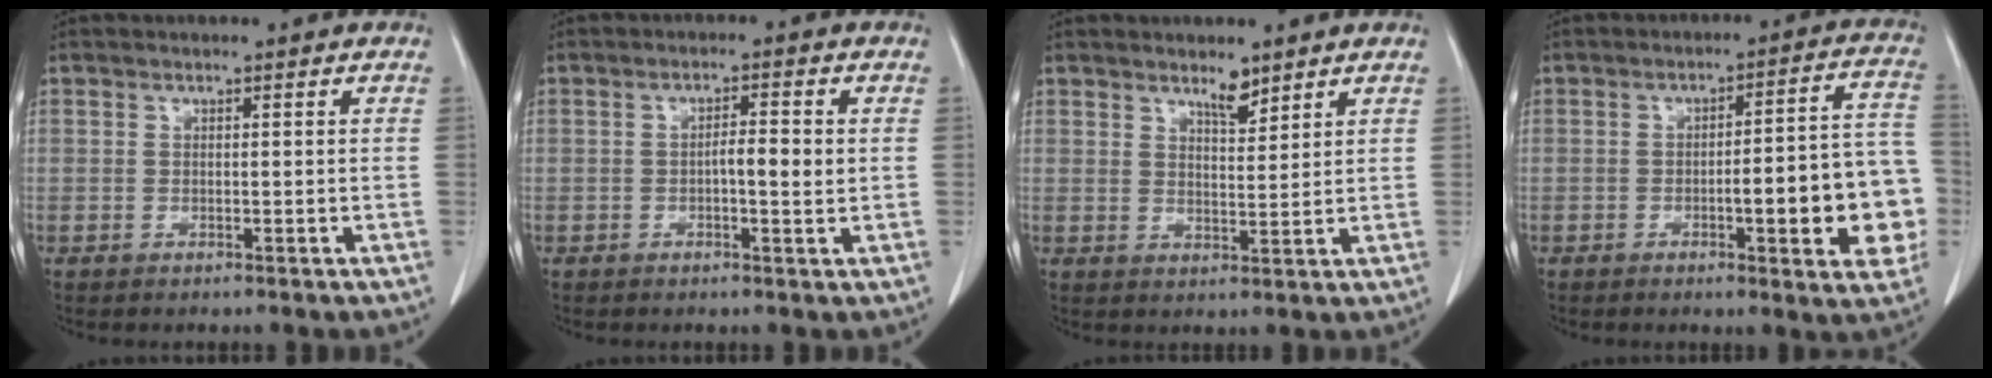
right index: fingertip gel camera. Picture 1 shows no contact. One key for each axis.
{"total": 3.5, "fx": -0.1, "fy": 0.6, "fz": 3.5, "tx": -0.056, "ty": 0.001, "tz": -0.002}
{"total": 3.3, "fx": 2.7, "fy": 0.9, "fz": 1.6, "tx": -0.030, "ty": -0.006, "tz": 0.046}
{"total": 14.0, "fx": -3.1, "fy": 2.8, "fz": 13.4, "tx": -0.138, "ty": 0.027, "tz": -0.034}